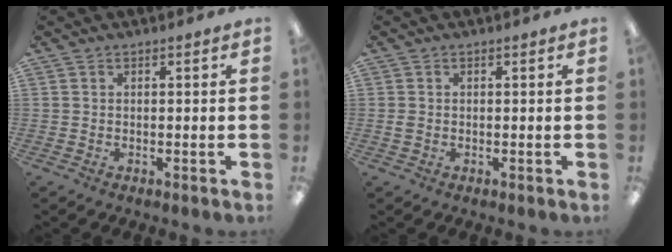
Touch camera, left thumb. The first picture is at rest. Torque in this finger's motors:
{"motor_torque": [-0.06, 0.04, 0.03, -0.04, 0.00]}